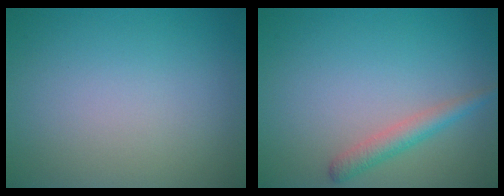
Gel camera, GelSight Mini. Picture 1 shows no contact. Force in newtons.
{"total": 2.2, "press": 2.2, "slide": 0.1}